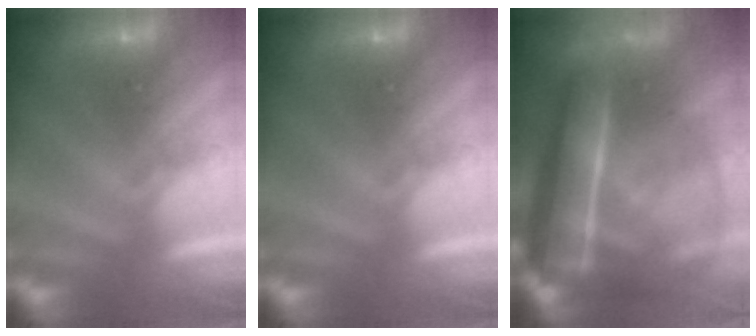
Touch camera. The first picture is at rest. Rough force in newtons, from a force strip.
{"total": 0.0}
{"total": 7.1}